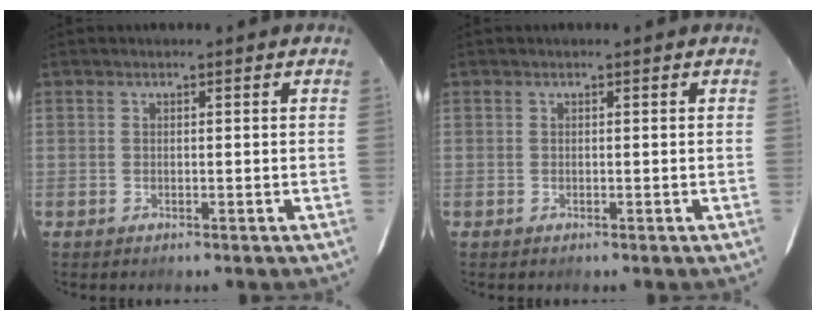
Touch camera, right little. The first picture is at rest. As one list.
[{"total": 0.0}]